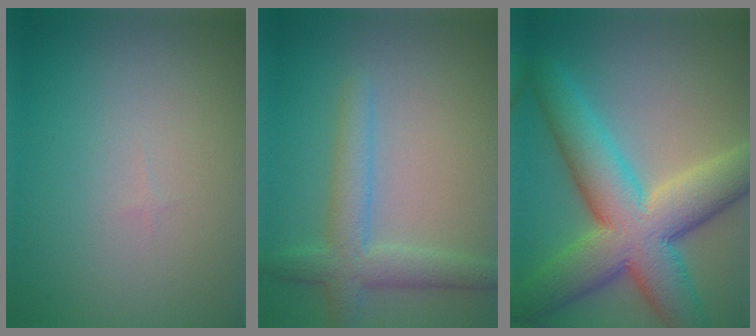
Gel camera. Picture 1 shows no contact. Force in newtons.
{"total": 2.9, "press": 2.9, "slide": 0.1}
{"total": 11.6, "press": 11.5, "slide": 0.5}